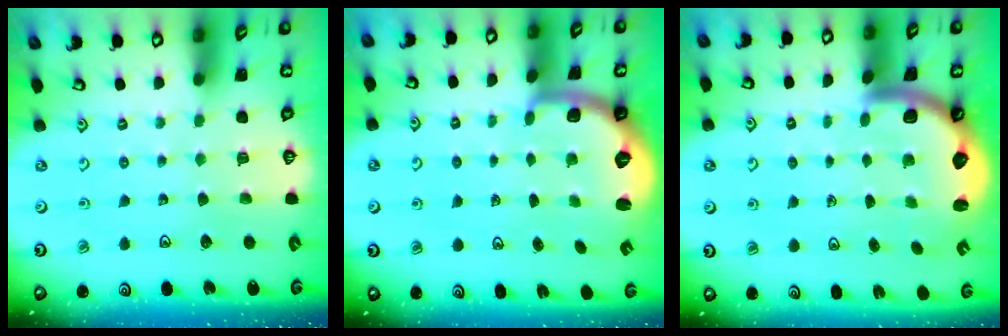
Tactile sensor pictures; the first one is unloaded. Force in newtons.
{"total": 1.8, "press": 1.8, "slide": 0.5}
{"total": 2.9, "press": 2.9, "slide": 0.5}